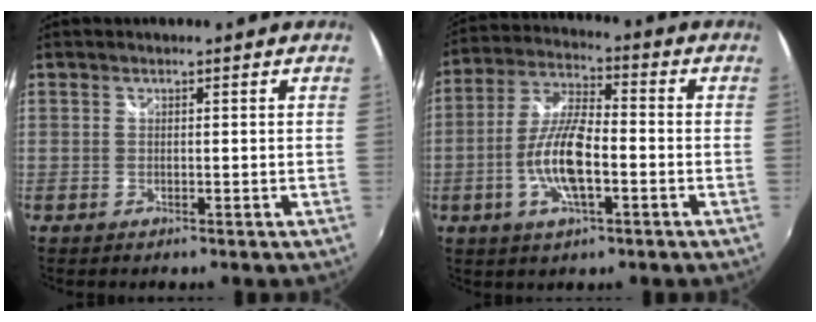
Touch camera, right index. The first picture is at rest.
{"total": 11.3, "force": [-3.3, 3.5, 10.3], "torque": [-0.214, 0.002, -0.064]}